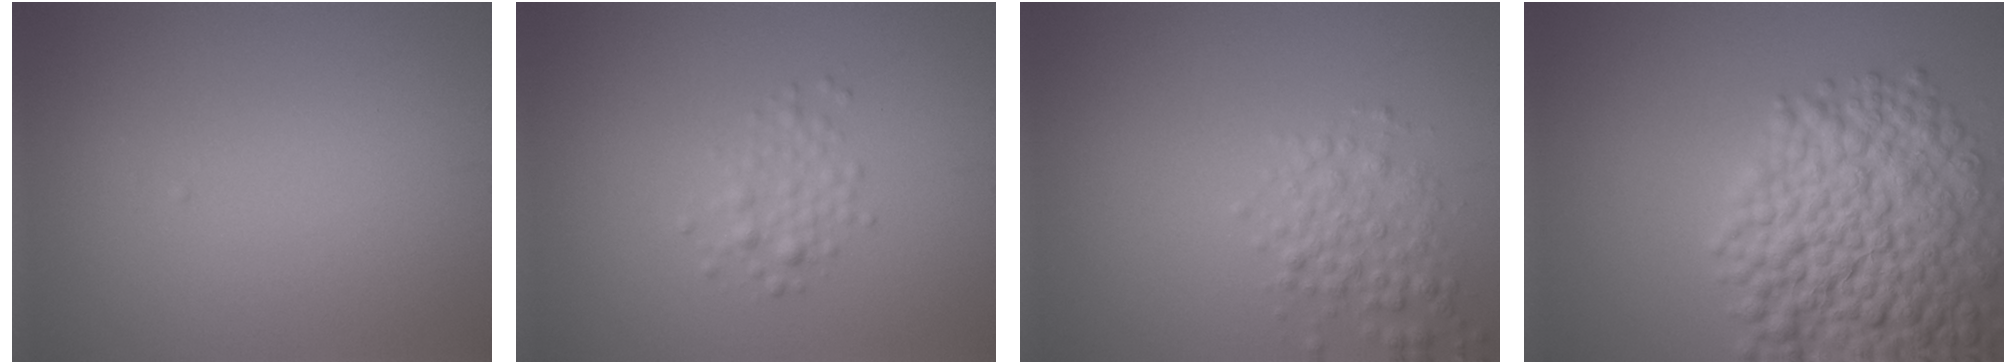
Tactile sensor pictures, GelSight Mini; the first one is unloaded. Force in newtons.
{"total": 1.7, "press": 1.7, "slide": 0.1}
{"total": 2.7, "press": 2.7, "slide": 0.0}
{"total": 11.1, "press": 11.0, "slide": 0.4}